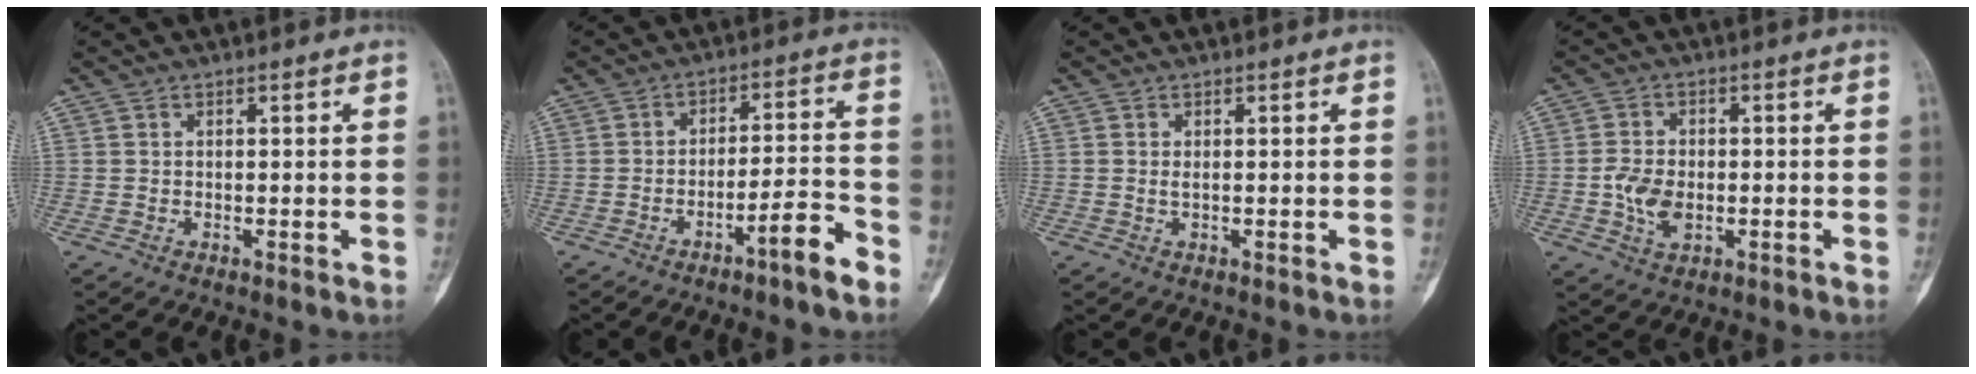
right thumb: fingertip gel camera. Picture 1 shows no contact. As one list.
[{"total": 7.4, "force": [-4.9, 0.8, 5.6], "torque": [-0.086, 0.047, -0.074]}, {"total": 0.6, "force": [0.1, 0.2, 0.6], "torque": [-0.013, 0.000, 0.001]}, {"total": 6.1, "force": [-1.2, 3.8, 4.6], "torque": [-0.084, 0.005, -0.023]}]